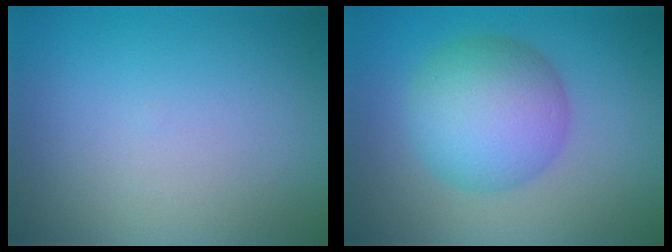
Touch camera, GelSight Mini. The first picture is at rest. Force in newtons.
{"total": 6.9, "press": 6.9, "slide": 0.1}